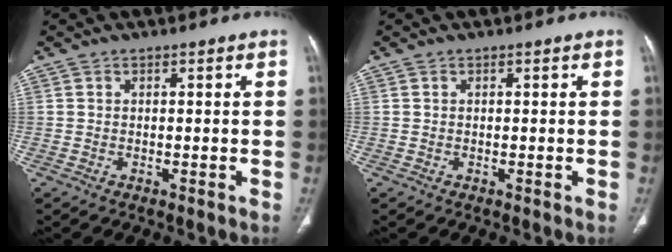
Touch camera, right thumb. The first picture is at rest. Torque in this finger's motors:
{"motor_torque": [-0.05, 0.05, -0.09, 0.09, 0.00]}